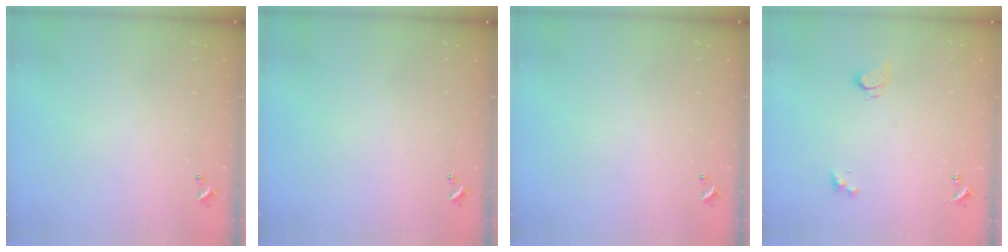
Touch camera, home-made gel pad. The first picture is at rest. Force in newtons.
{"total": 0.0}
{"total": 0.0}
{"total": 2.6, "press": 2.6, "slide": 0.2}